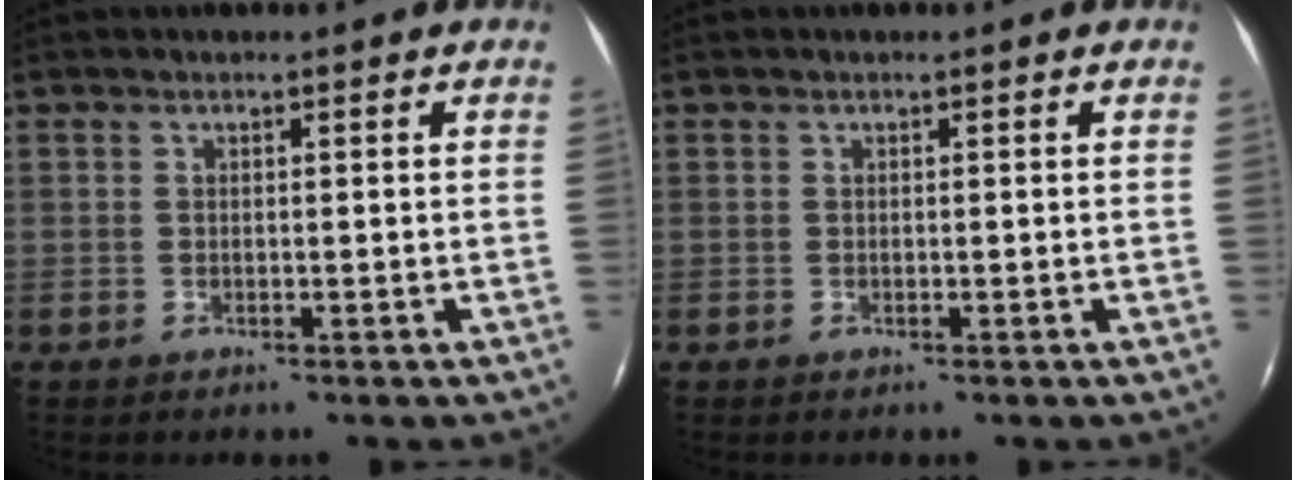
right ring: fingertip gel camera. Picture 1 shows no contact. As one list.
[{"total": 0.0}]